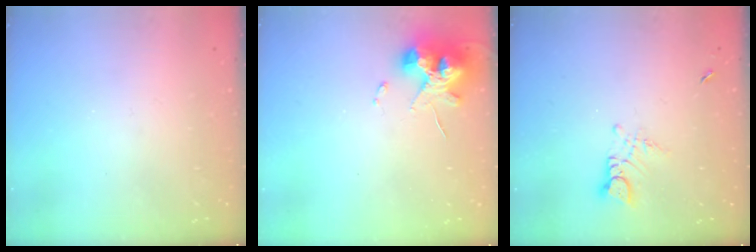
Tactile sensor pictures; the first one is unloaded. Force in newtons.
{"total": 12.0, "press": 11.8, "slide": 1.9}
{"total": 2.8, "press": 2.8, "slide": 0.3}